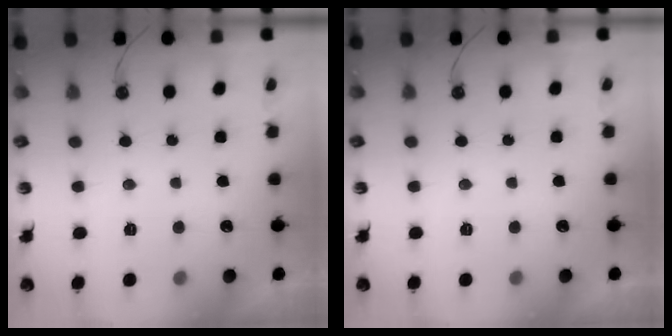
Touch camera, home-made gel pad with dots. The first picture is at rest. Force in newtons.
{"total": 0.0}